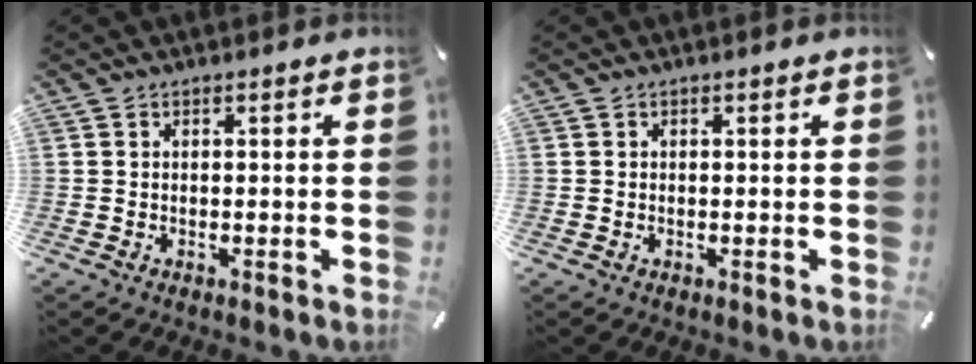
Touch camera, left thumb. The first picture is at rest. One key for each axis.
{"total": 0.0}